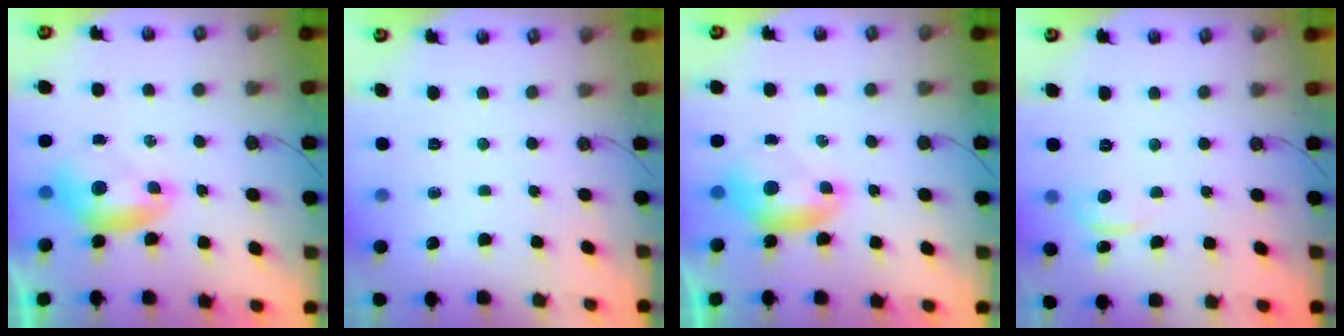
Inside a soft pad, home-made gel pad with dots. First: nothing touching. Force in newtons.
{"total": 0.0}
{"total": 0.0}
{"total": 0.5, "press": 0.4, "slide": 0.3}